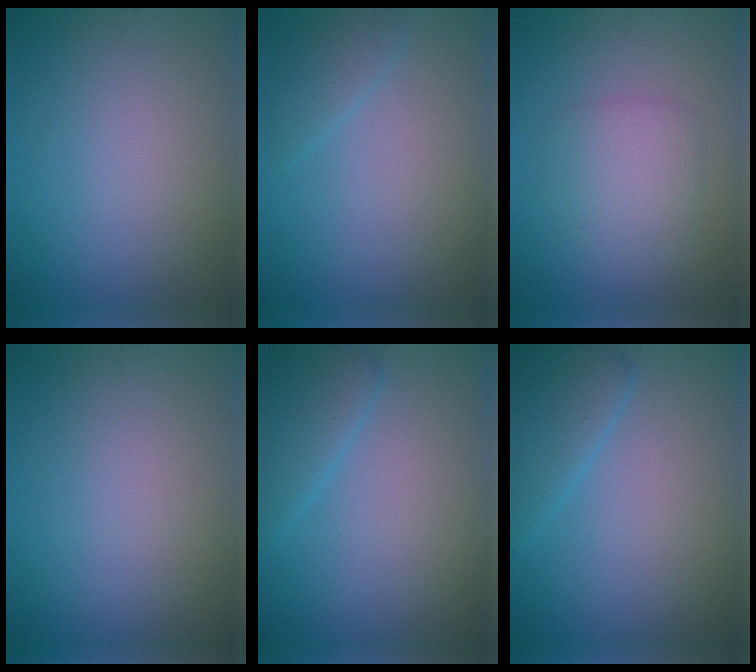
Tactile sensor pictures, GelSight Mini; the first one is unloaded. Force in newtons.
{"total": 1.5, "press": 1.5, "slide": 0.1}
{"total": 2.8, "press": 2.8, "slide": 0.0}
{"total": 0.0}
{"total": 2.8, "press": 2.8, "slide": 0.2}
{"total": 2.8, "press": 2.8, "slide": 0.2}